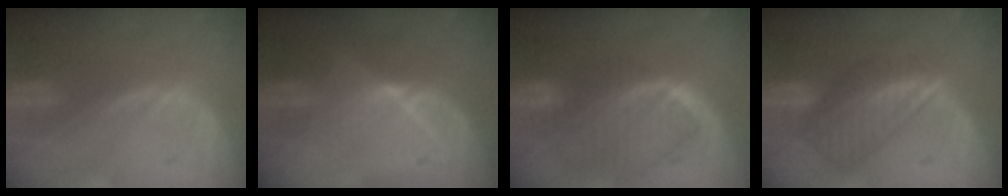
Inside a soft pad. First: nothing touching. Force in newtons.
{"total": 6.6, "press": 5.9, "slide": 2.9}
{"total": 9.9, "press": 8.4, "slide": 5.2}
{"total": 8.5, "press": 7.5, "slide": 3.9}